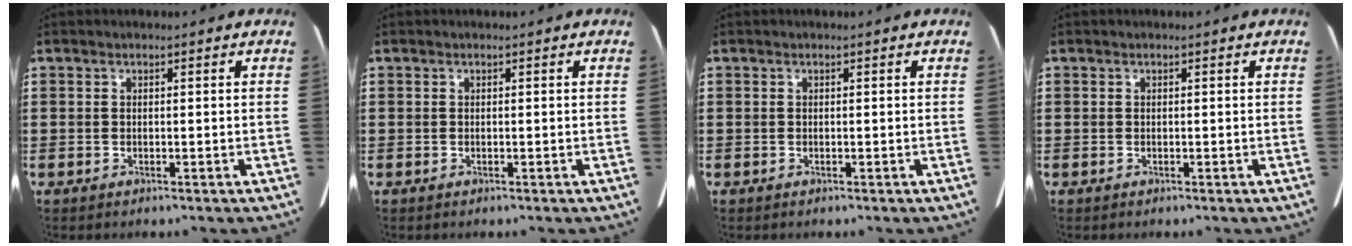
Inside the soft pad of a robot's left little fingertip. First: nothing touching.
{"total": 0.0}
{"total": 0.0}
{"total": 0.0}